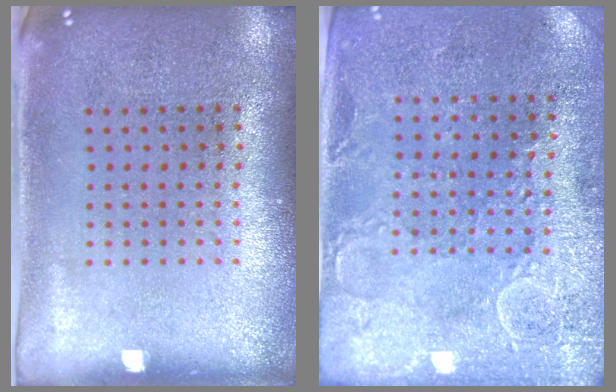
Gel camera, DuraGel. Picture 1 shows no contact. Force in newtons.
{"total": 2.7, "press": 2.5, "slide": 0.9}